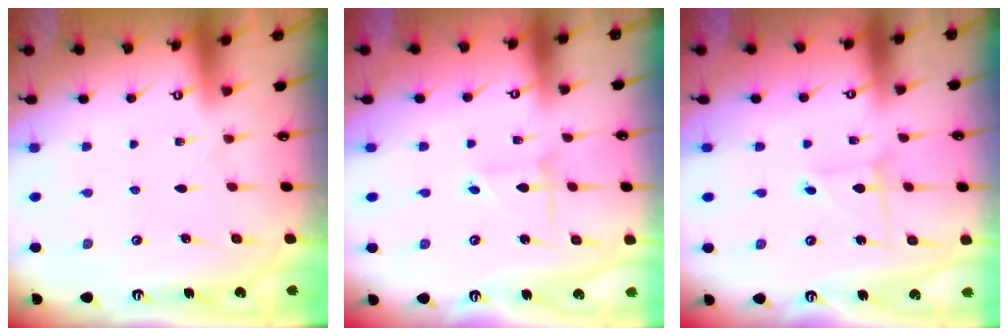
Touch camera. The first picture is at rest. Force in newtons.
{"total": 2.1, "press": 2.1, "slide": 0.2}
{"total": 2.2, "press": 2.2, "slide": 0.0}